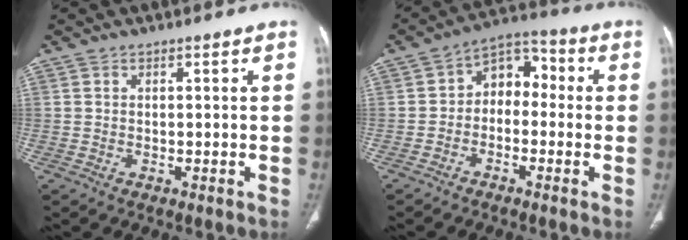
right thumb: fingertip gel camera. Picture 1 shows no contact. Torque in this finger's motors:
{"motor_torque": [0.12, 0.30, -0.09, -0.12, 0.02]}